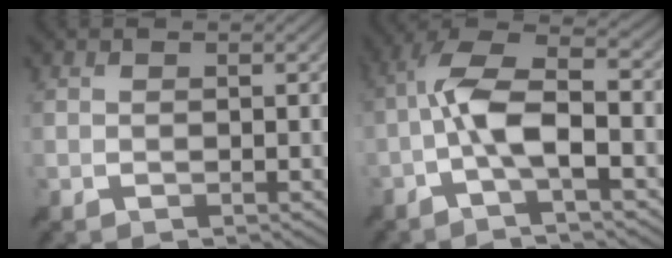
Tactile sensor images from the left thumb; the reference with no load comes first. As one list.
[{"total": 9.7, "force": [-2.2, 2.6, 9.1], "torque": [-0.173, 0.017, -0.056]}]